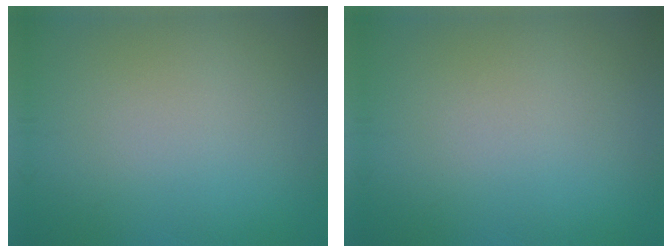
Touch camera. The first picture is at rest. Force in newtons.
{"total": 0.0}